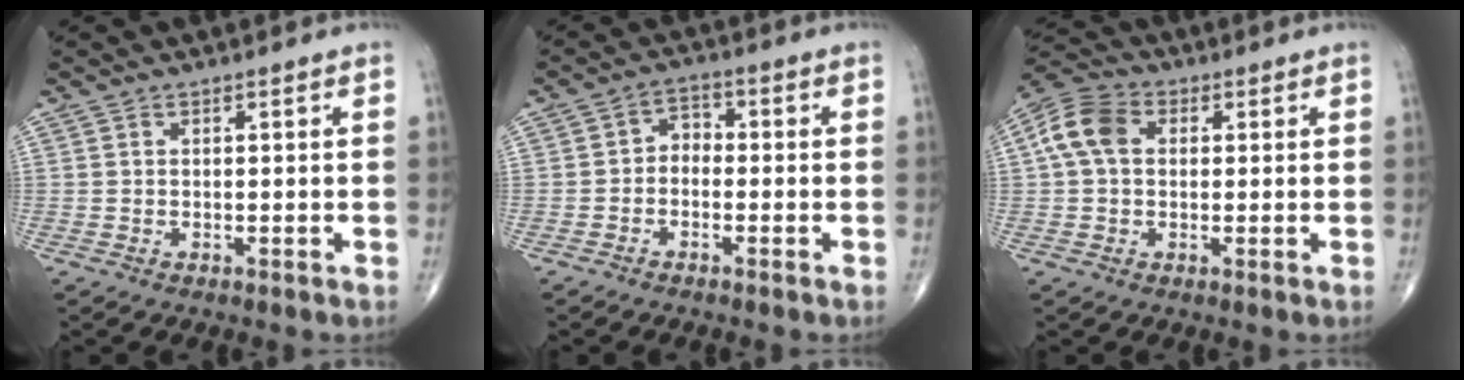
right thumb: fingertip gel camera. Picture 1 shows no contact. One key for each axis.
{"total": 3.4, "fx": -1.0, "fy": 2.6, "fz": 2.0, "tx": -0.016, "ty": 0.023, "tz": -0.032}
{"total": 8.3, "fx": 1.4, "fy": 6.0, "fz": 5.6, "tx": -0.112, "ty": 0.024, "tz": 0.018}